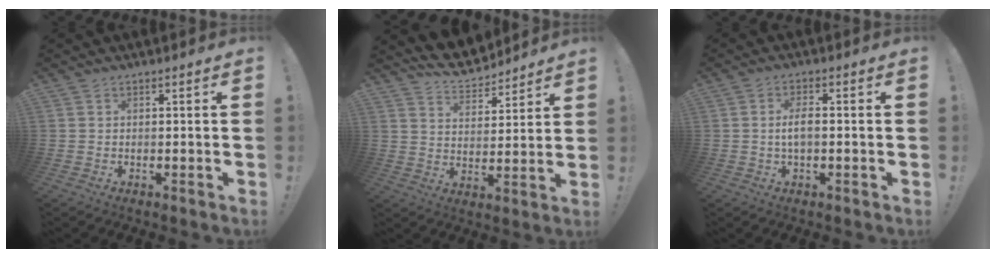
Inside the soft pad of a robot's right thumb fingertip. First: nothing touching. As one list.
[{"total": 9.1, "force": [8.3, 3.1, 2.1], "torque": [-0.045, -0.065, 0.157]}, {"total": 4.2, "force": [-0.5, 1.4, 3.9], "torque": [-0.088, 0.003, -0.013]}]